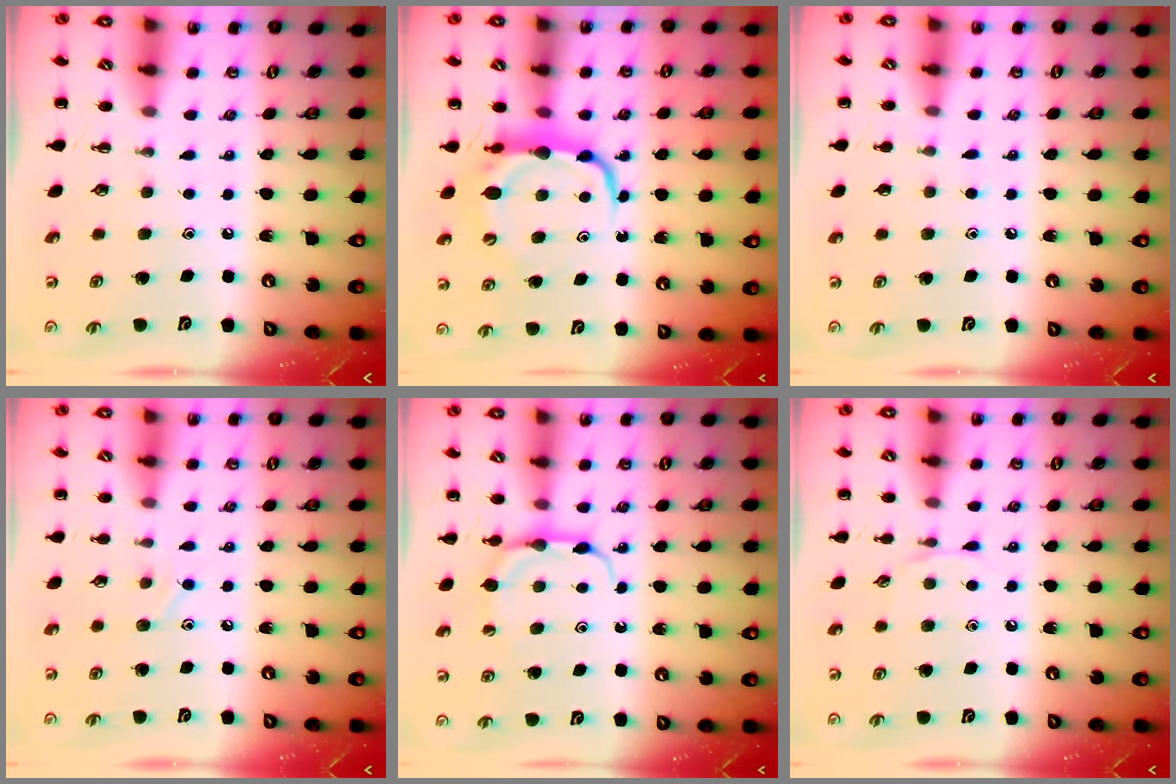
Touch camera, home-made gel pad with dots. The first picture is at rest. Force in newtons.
{"total": 7.8, "press": 7.7, "slide": 1.3}
{"total": 4.9, "press": 4.6, "slide": 1.6}
{"total": 6.2, "press": 5.9, "slide": 2.0}
{"total": 5.3, "press": 5.2, "slide": 0.9}
{"total": 4.2, "press": 4.0, "slide": 1.3}